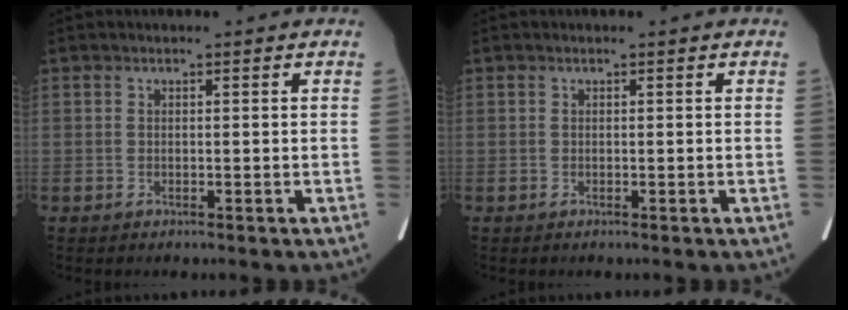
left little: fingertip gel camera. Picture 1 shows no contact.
{"total": 0.0}